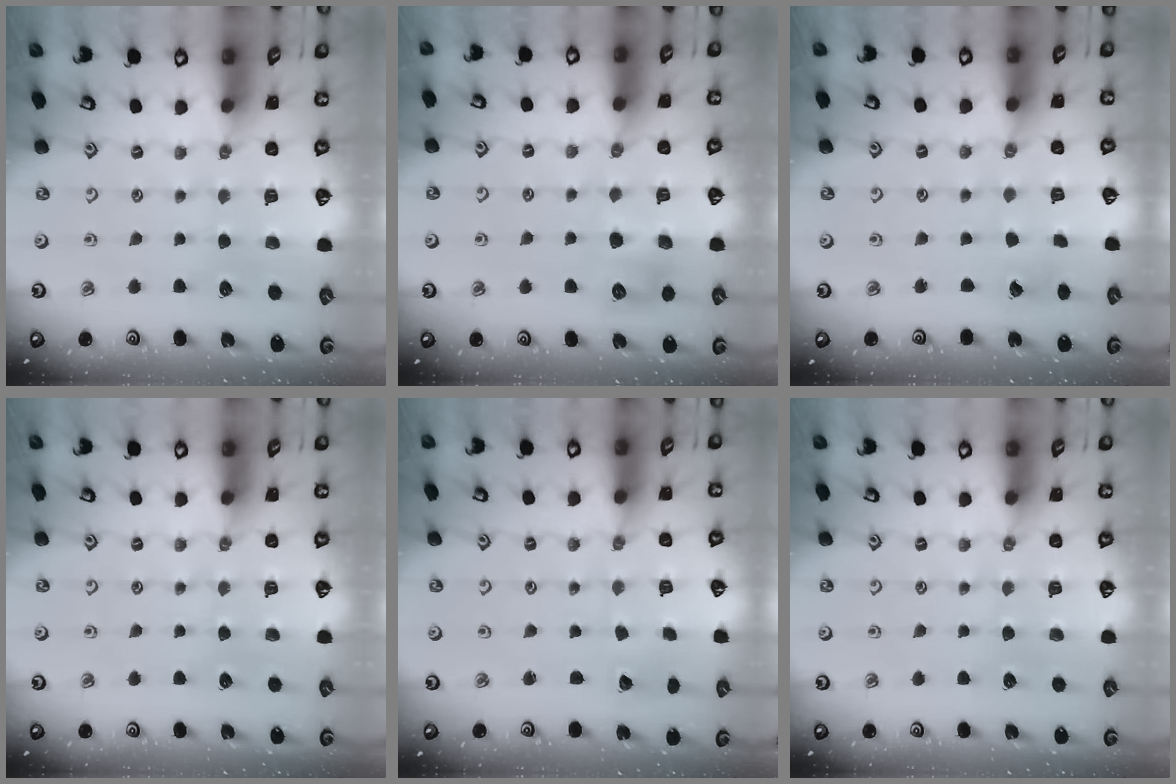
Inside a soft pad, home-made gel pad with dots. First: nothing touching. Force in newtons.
{"total": 6.8, "press": 6.8, "slide": 0.4}
{"total": 2.7, "press": 2.7, "slide": 0.3}
{"total": 0.0}
{"total": 2.2, "press": 2.2, "slide": 0.2}
{"total": 0.0}